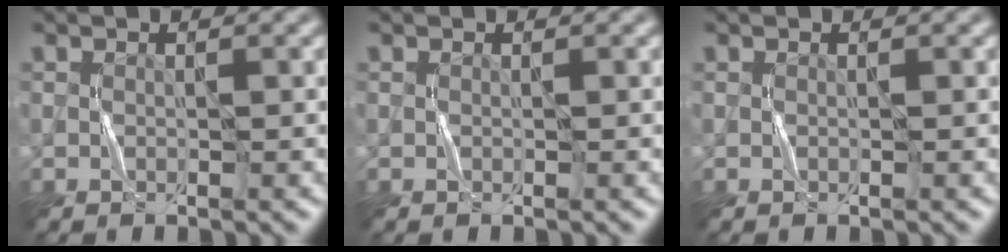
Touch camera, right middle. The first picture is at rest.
{"total": 0.0}
{"total": 0.0}